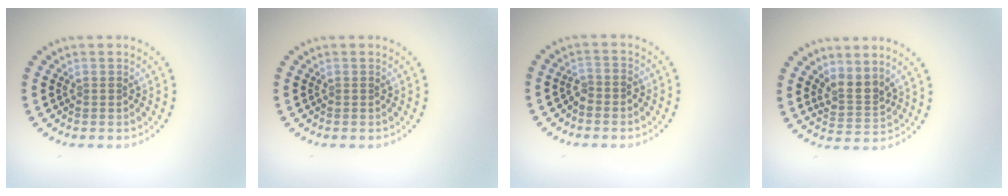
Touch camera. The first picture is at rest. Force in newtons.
{"total": 0.0}
{"total": 1.3, "press": 1.1, "slide": 0.7}
{"total": 2.6, "press": 1.9, "slide": 1.7}